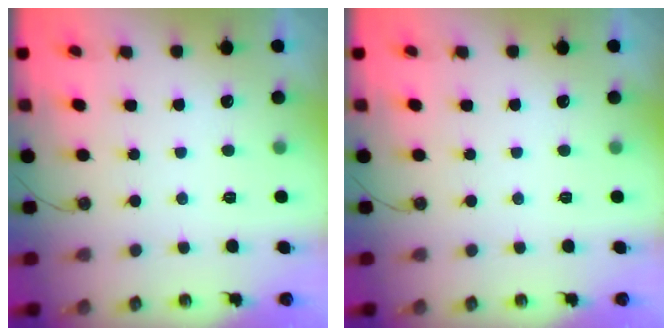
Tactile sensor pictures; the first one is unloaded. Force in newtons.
{"total": 0.0}